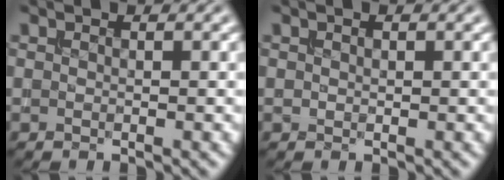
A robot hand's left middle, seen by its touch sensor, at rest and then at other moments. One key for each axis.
{"total": 0.0}